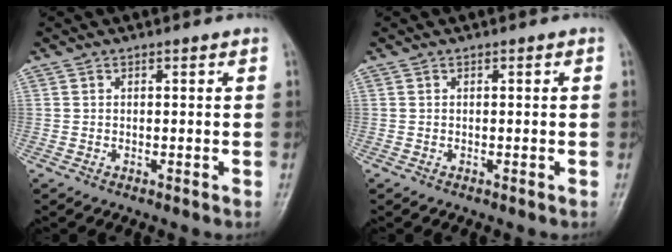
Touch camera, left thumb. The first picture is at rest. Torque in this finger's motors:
{"motor_torque": [-0.05, 0.05, -0.01, -0.02, 0.00]}